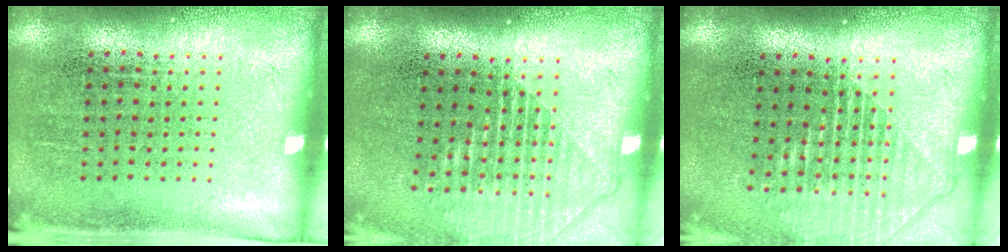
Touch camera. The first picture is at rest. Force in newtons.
{"total": 1.3, "press": 1.2, "slide": 0.6}
{"total": 1.3, "press": 1.2, "slide": 0.6}